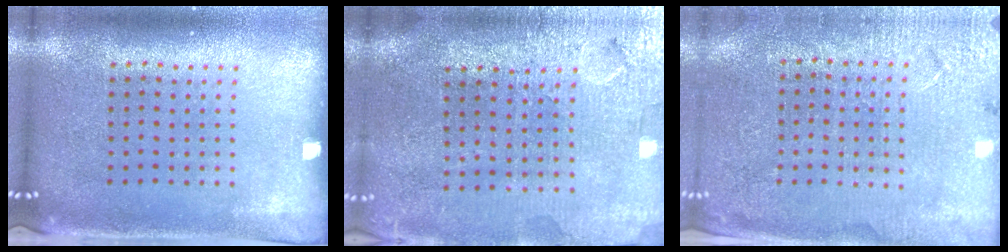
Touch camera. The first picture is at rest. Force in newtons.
{"total": 3.8, "press": 3.5, "slide": 1.5}
{"total": 2.9, "press": 2.9, "slide": 0.3}